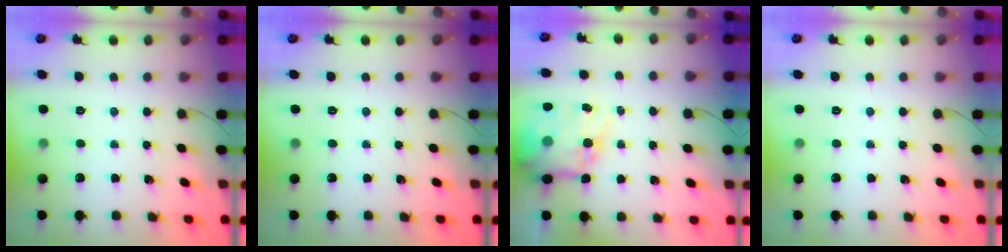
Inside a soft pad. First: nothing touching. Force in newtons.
{"total": 0.0}
{"total": 14.9, "press": 14.5, "slide": 3.6}
{"total": 0.0}